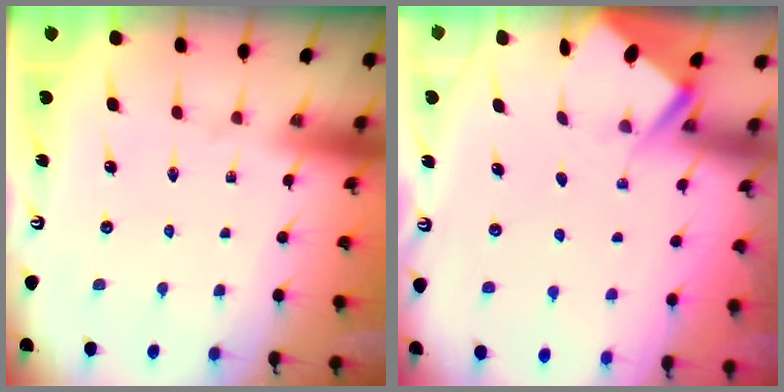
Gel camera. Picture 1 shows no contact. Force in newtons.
{"total": 2.8, "press": 2.8, "slide": 0.4}